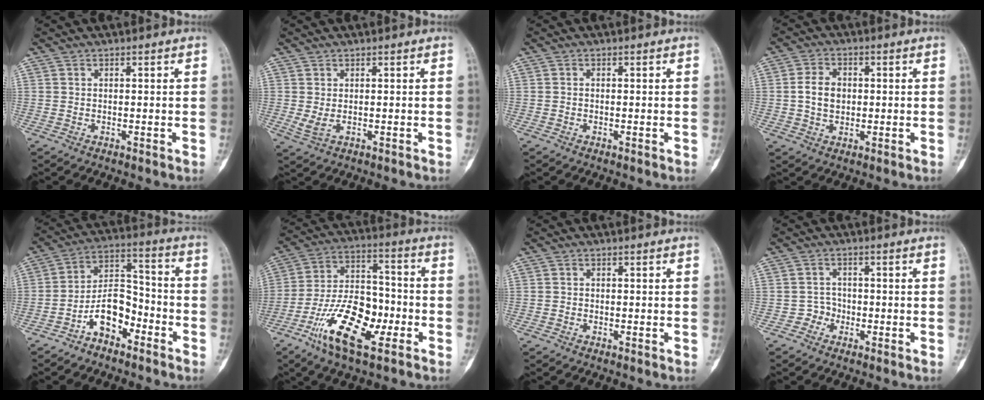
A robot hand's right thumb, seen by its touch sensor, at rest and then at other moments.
{"total": 2.3, "force": [-0.1, 1.0, 2.1], "torque": [-0.048, 0.002, 0.007]}
{"total": 0.0}
{"total": 5.7, "force": [0.2, 4.2, 3.8], "torque": [-0.059, 0.006, 0.002]}
{"total": 10.4, "force": [-5.9, 5.7, 6.4], "torque": [-0.102, 0.071, -0.110]}
{"total": 17.2, "force": [-7.6, 7.7, 13.4], "torque": [-0.229, 0.041, -0.136]}
{"total": 0.6, "force": [-0.3, 0.5, 0.1], "torque": [0.001, 0.004, -0.007]}
{"total": 2.4, "force": [-1.2, 2.0, 0.1], "torque": [0.011, 0.012, -0.030]}